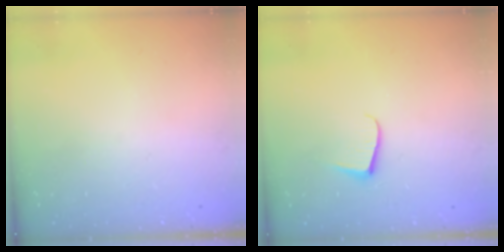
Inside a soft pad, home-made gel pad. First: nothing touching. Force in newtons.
{"total": 5.4, "press": 5.4, "slide": 0.5}